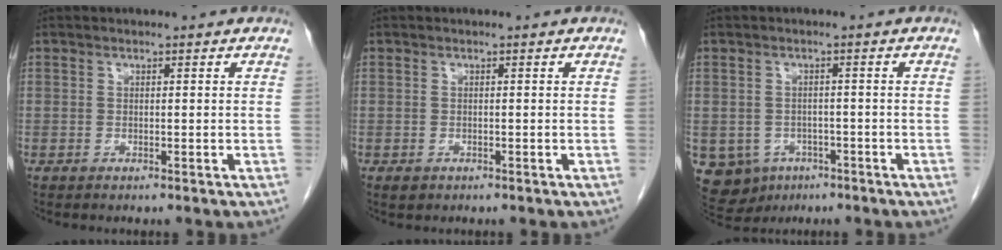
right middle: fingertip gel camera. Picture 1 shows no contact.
{"total": 0.9, "force": [-0.4, 0.7, 0.3], "torque": [-0.008, 0.001, -0.001]}
{"total": 10.0, "force": [-4.2, 8.7, 2.8], "torque": [-0.083, 0.004, -0.048]}